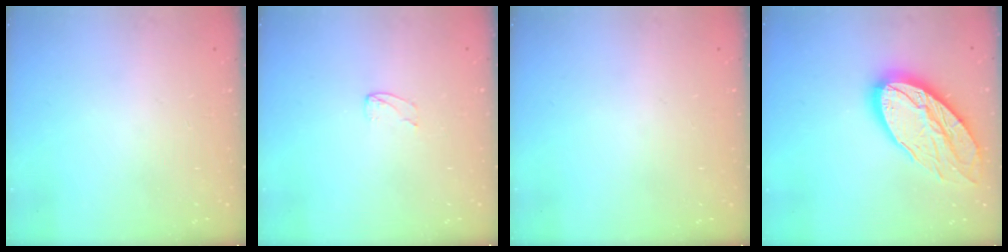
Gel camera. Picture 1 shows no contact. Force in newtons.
{"total": 2.4, "press": 2.4, "slide": 0.2}
{"total": 0.0}
{"total": 21.2, "press": 21.1, "slide": 2.0}